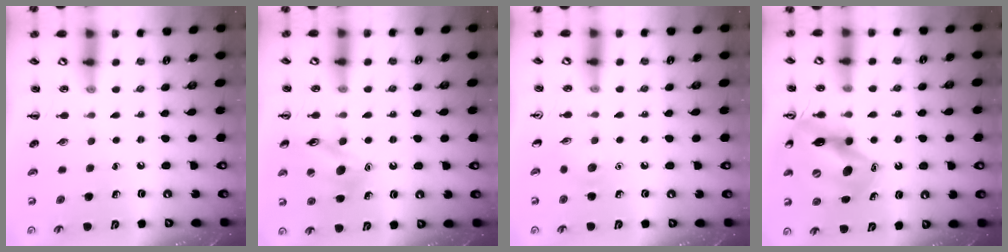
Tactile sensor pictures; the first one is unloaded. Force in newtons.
{"total": 13.4, "press": 13.3, "slide": 1.4}
{"total": 4.7, "press": 4.5, "slide": 1.4}
{"total": 13.5, "press": 13.0, "slide": 3.8}